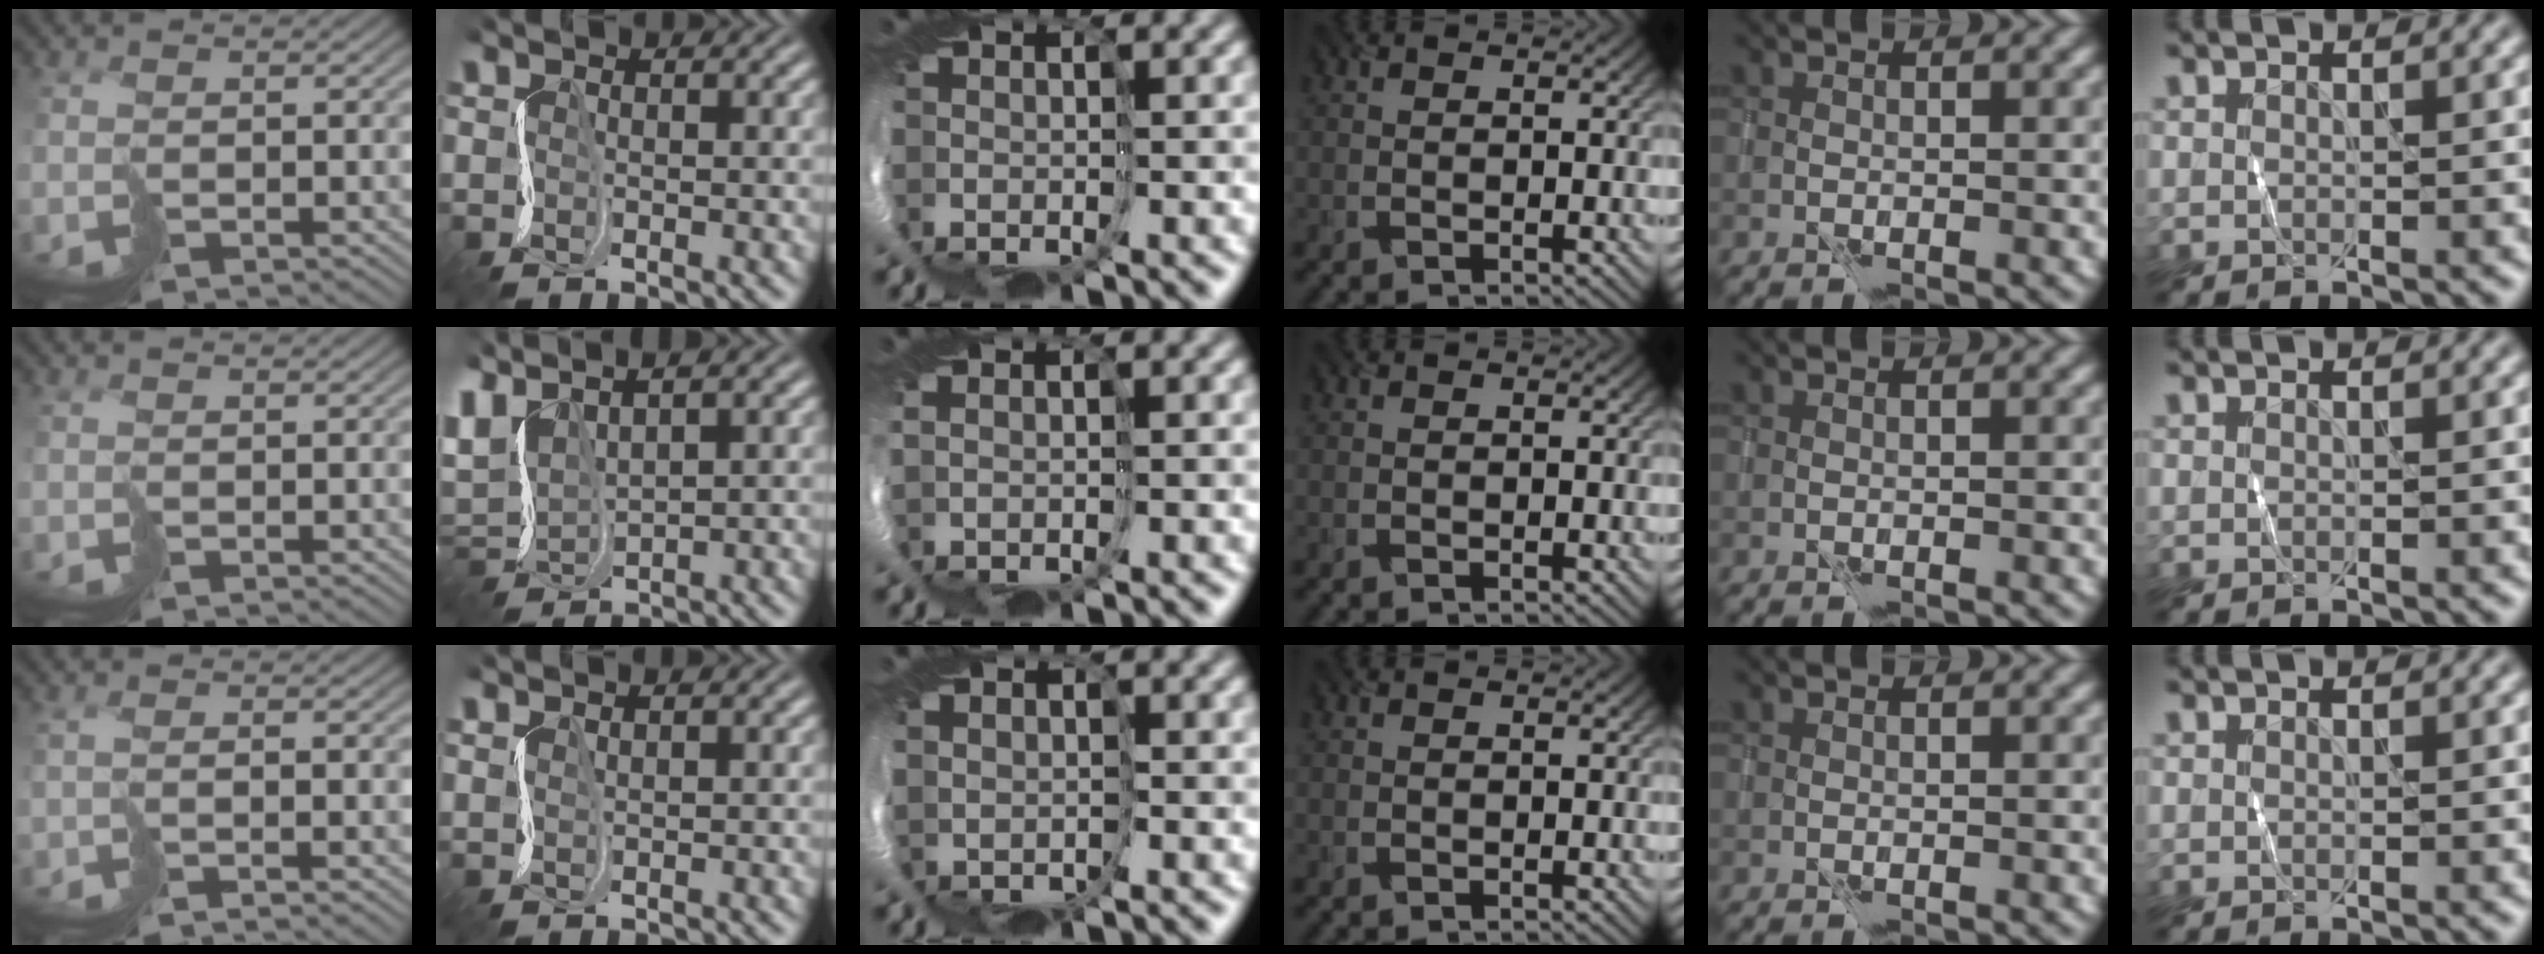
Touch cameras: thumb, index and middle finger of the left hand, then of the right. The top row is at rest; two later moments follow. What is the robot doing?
{"motion": "cut", "object": "tissue"}